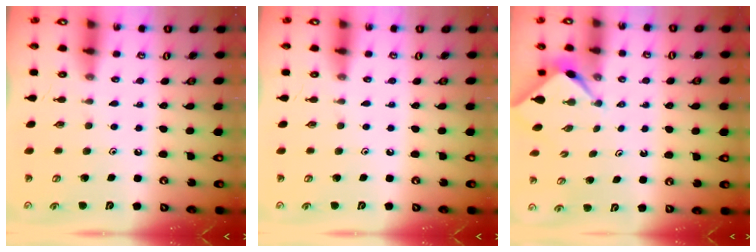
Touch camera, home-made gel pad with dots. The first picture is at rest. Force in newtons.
{"total": 0.0}
{"total": 2.3, "press": 2.3, "slide": 0.1}